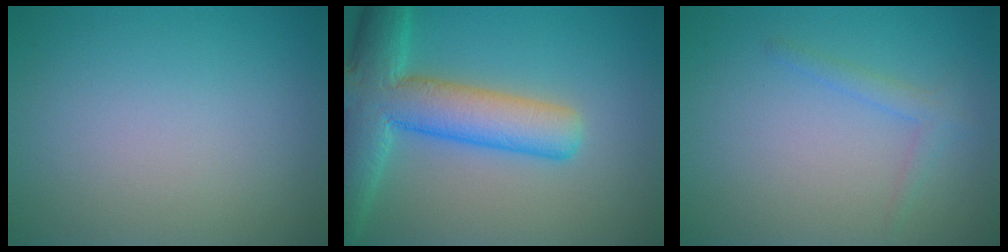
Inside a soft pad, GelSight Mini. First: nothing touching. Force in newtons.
{"total": 8.9, "press": 8.8, "slide": 0.4}
{"total": 1.4, "press": 1.4, "slide": 0.1}